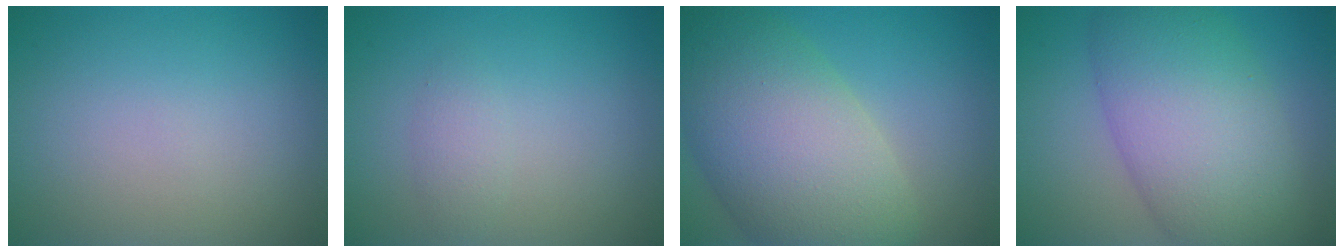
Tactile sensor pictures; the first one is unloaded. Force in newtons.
{"total": 1.3, "press": 1.3, "slide": 0.1}
{"total": 11.8, "press": 11.8, "slide": 0.5}
{"total": 10.1, "press": 10.1, "slide": 0.4}